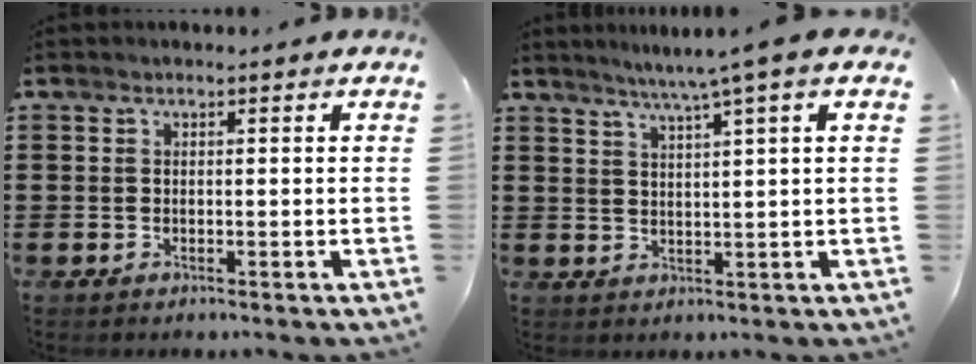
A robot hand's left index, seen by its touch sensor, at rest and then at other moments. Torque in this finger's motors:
{"motor_torque": [1.34, -0.80, 0.33, 0.13]}